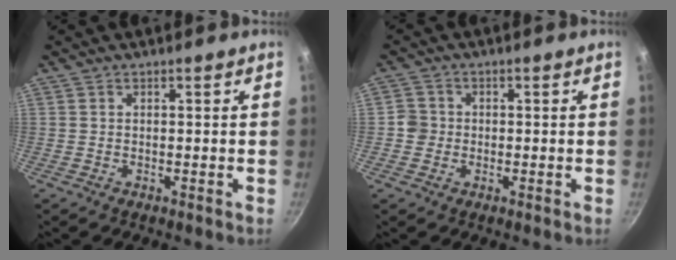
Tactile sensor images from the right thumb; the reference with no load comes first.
{"total": 3.0, "force": [-0.5, 2.9, 0.7], "torque": [0.005, 0.011, -0.015]}